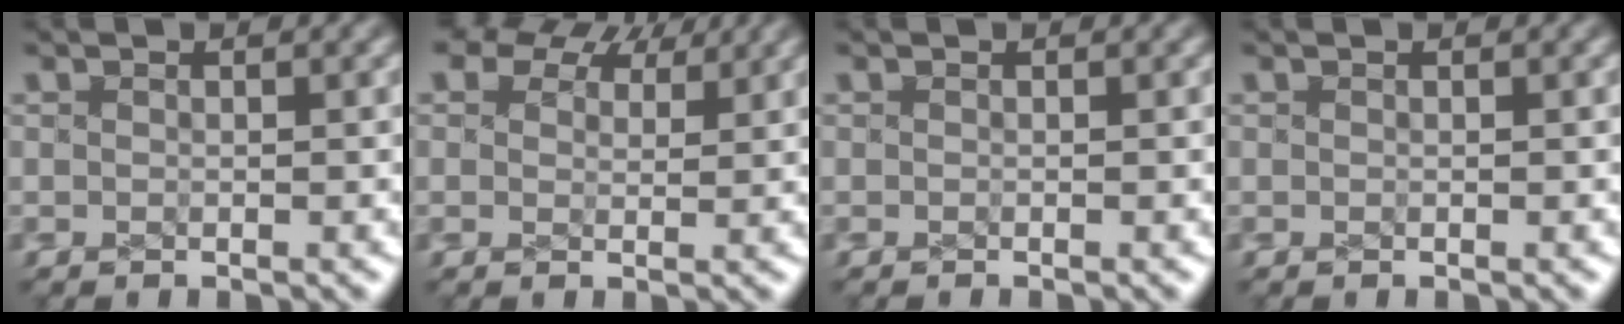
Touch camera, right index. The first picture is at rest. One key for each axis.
{"total": 6.8, "fx": 3.5, "fy": 5.0, "fz": 3.2, "tx": -0.070, "ty": 0.007, "tz": 0.042}
{"total": 0.0}
{"total": 0.0}